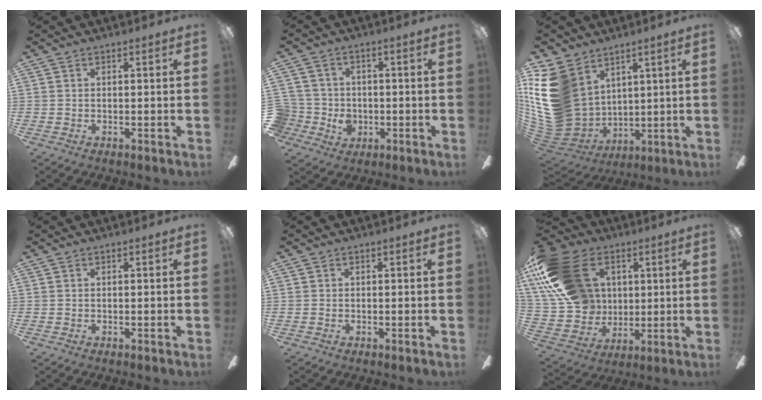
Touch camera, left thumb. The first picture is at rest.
{"total": 6.7, "force": [-0.8, 6.5, 1.5], "torque": [-0.056, 0.003, -0.007]}
{"total": 19.8, "force": [6.1, 14.8, 11.6], "torque": [-0.291, -0.045, 0.118]}
{"total": 0.0}
{"total": 0.0}
{"total": 23.1, "force": [7.9, 17.1, 13.4], "torque": [-0.283, -0.011, 0.151]}